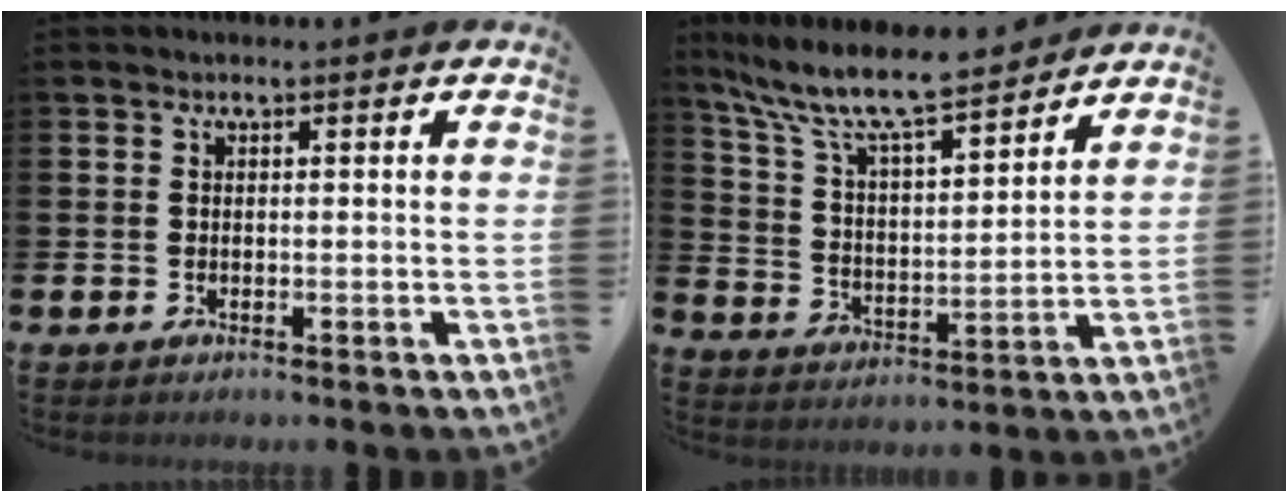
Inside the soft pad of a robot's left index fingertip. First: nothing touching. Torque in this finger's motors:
{"motor_torque": [1.75, -0.39, 0.36, 0.21]}